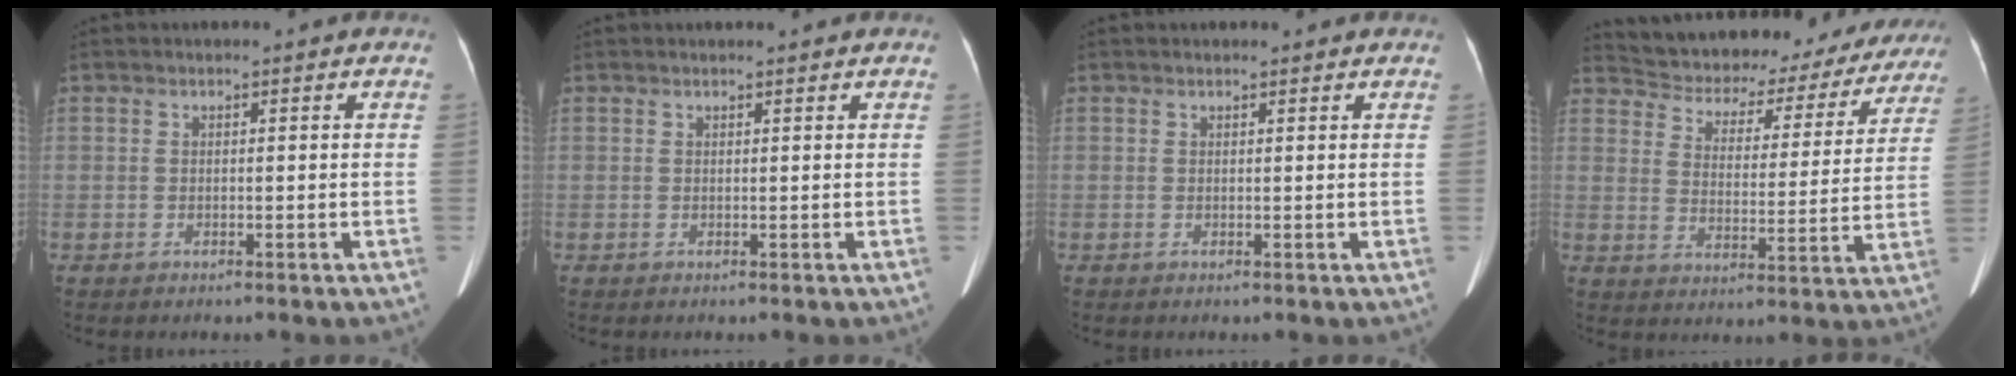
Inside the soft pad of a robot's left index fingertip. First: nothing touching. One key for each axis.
{"total": 2.2, "fx": 2.0, "fy": 0.1, "fz": 0.8, "tx": -0.010, "ty": 0.006, "tz": 0.023}
{"total": 2.0, "fx": 1.8, "fy": 0.4, "fz": 0.7, "tx": -0.009, "ty": 0.003, "tz": 0.019}
{"total": 23.7, "fx": 21.8, "fy": 7.4, "fz": 5.6, "tx": -0.086, "ty": -0.035, "tz": 0.267}